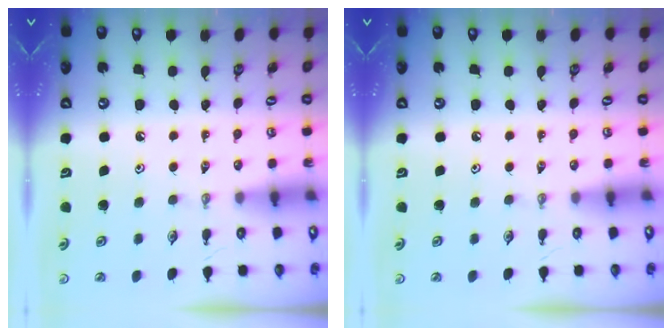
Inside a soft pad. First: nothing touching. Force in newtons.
{"total": 0.0}